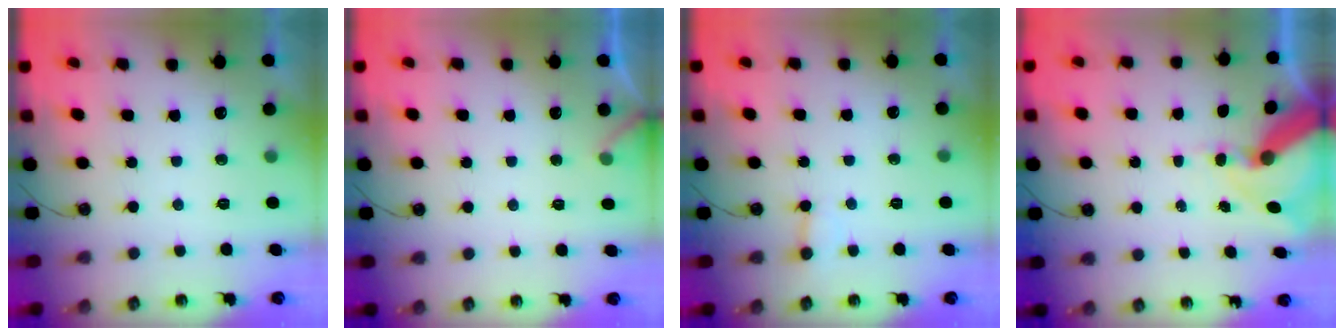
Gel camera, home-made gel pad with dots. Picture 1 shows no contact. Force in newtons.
{"total": 3.9, "press": 3.9, "slide": 0.5}
{"total": 3.4, "press": 3.4, "slide": 0.6}
{"total": 13.1, "press": 13.0, "slide": 1.5}